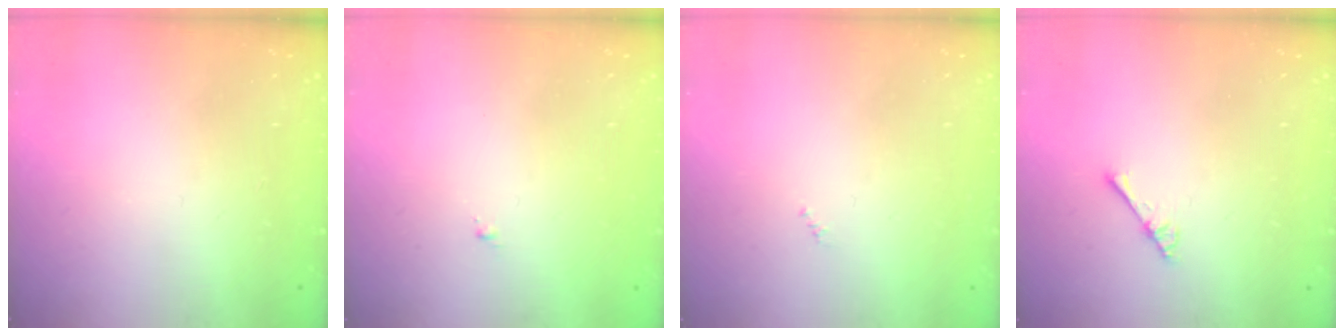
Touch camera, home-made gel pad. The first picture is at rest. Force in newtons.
{"total": 0.7, "press": 0.7, "slide": 0.2}
{"total": 0.0}
{"total": 4.4, "press": 4.4, "slide": 0.5}